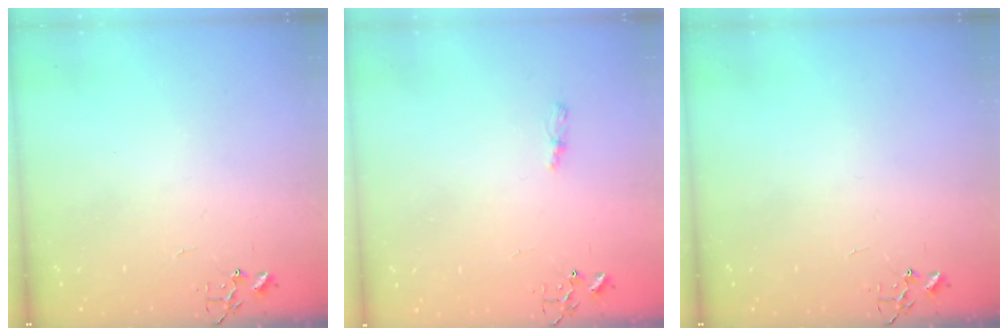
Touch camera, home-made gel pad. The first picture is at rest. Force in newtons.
{"total": 4.2, "press": 4.1, "slide": 0.5}
{"total": 0.0}